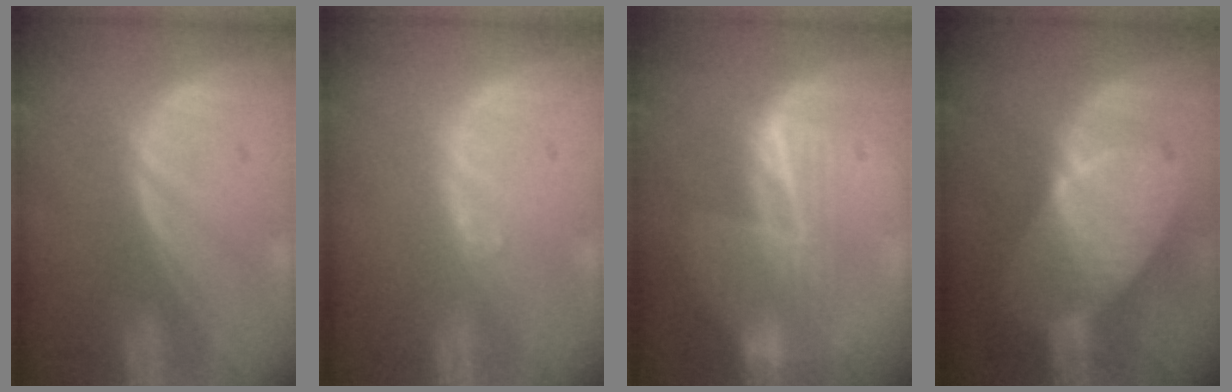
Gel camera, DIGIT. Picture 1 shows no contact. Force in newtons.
{"total": 0.6, "press": 0.5, "slide": 0.4}
{"total": 6.9, "press": 6.4, "slide": 2.5}
{"total": 7.9, "press": 7.9, "slide": 0.1}